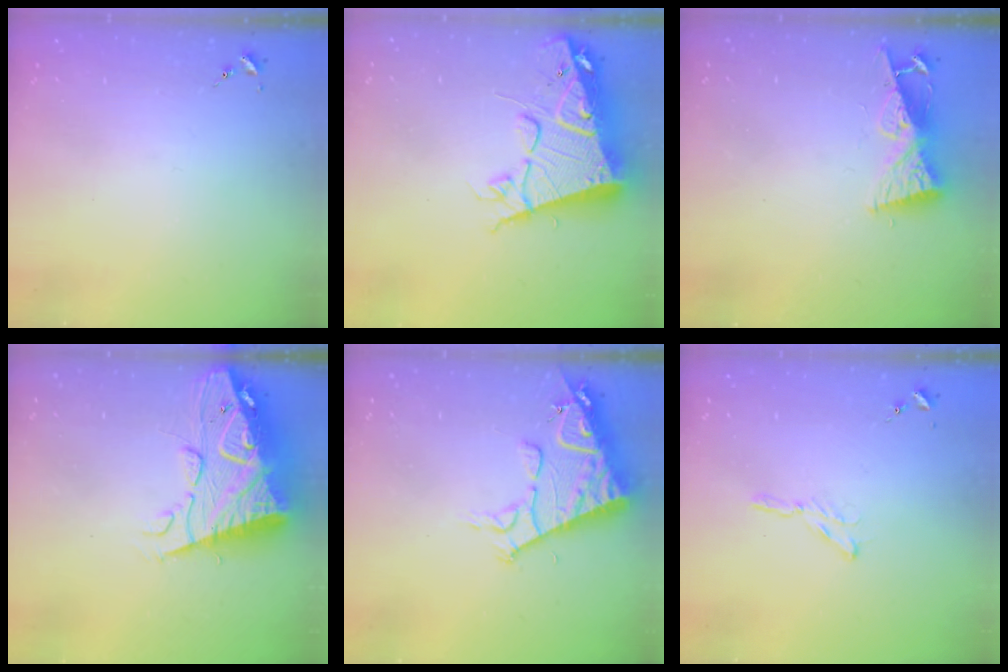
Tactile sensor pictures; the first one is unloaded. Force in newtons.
{"total": 18.3, "press": 18.1, "slide": 2.1}
{"total": 8.2, "press": 8.2, "slide": 0.7}
{"total": 17.9, "press": 17.8, "slide": 1.7}
{"total": 13.9, "press": 13.8, "slide": 1.7}
{"total": 2.9, "press": 2.9, "slide": 0.3}